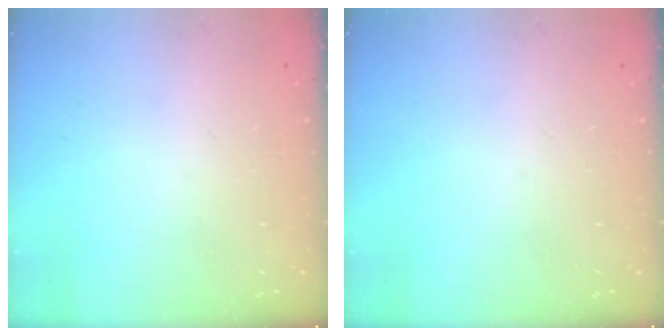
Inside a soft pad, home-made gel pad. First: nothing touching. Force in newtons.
{"total": 0.0}